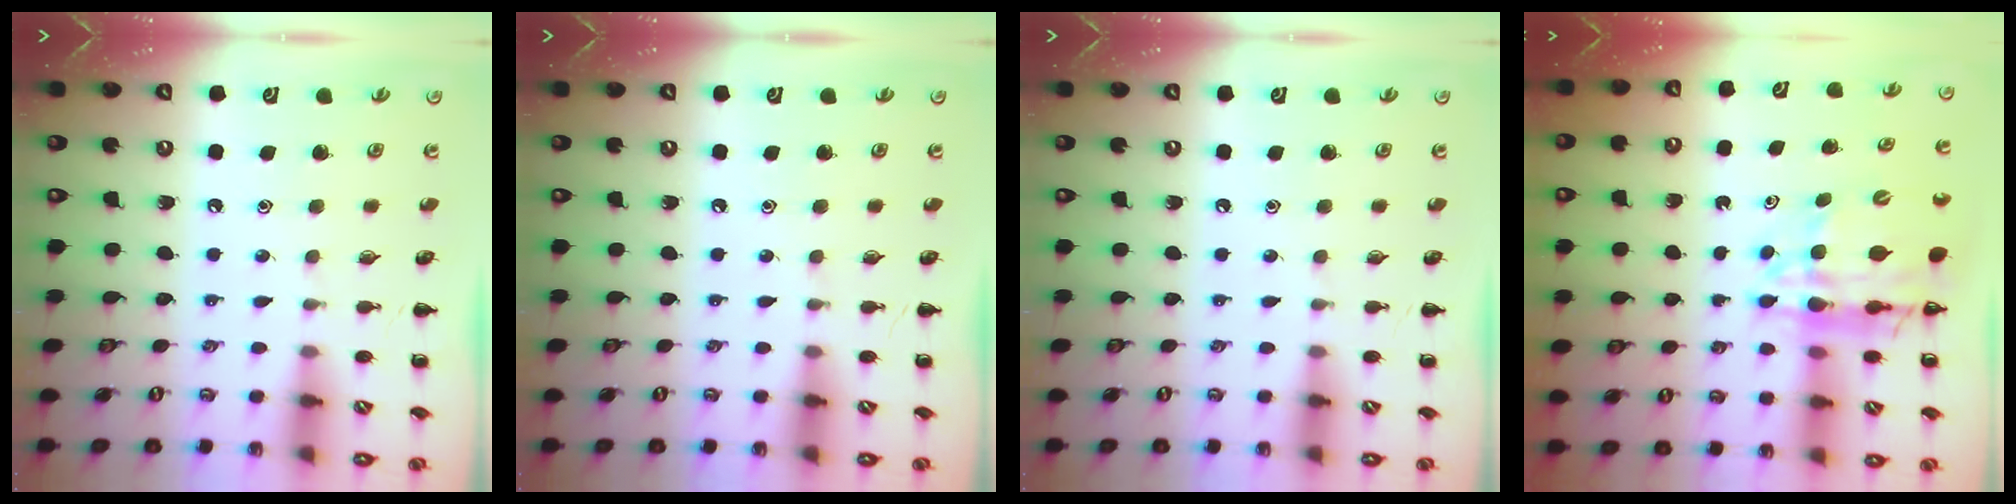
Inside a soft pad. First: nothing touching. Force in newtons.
{"total": 0.0}
{"total": 0.0}
{"total": 13.8, "press": 13.3, "slide": 3.7}